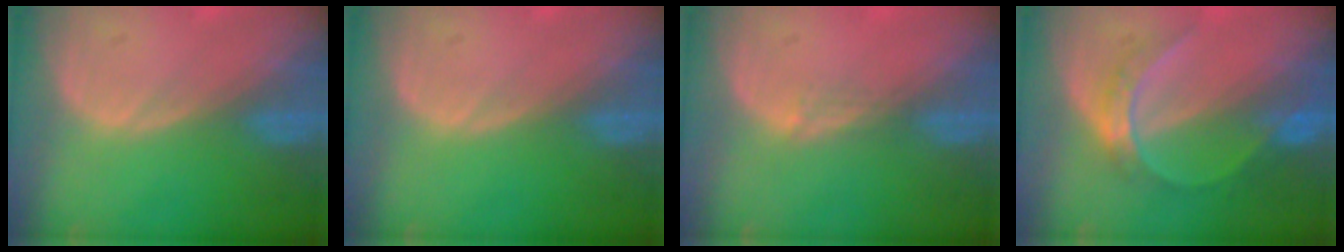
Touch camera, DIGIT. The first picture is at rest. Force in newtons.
{"total": 0.0}
{"total": 1.5, "press": 1.0, "slide": 1.0}
{"total": 6.5, "press": 5.6, "slide": 3.4}